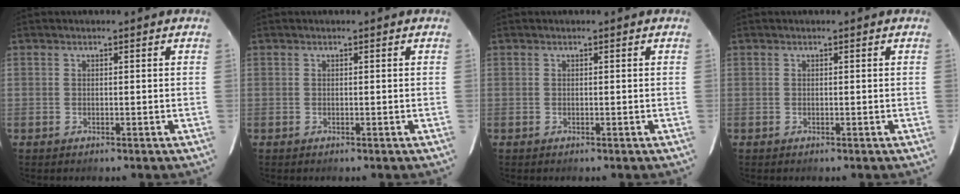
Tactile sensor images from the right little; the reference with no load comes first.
{"total": 0.0}
{"total": 0.0}
{"total": 0.0}